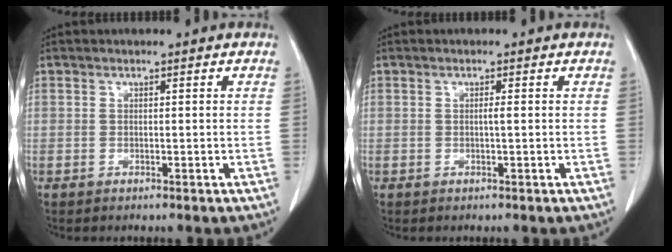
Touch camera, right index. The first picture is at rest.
{"total": 0.8, "force": [0.0, -0.1, 0.8], "torque": [-0.014, 0.000, -0.001]}